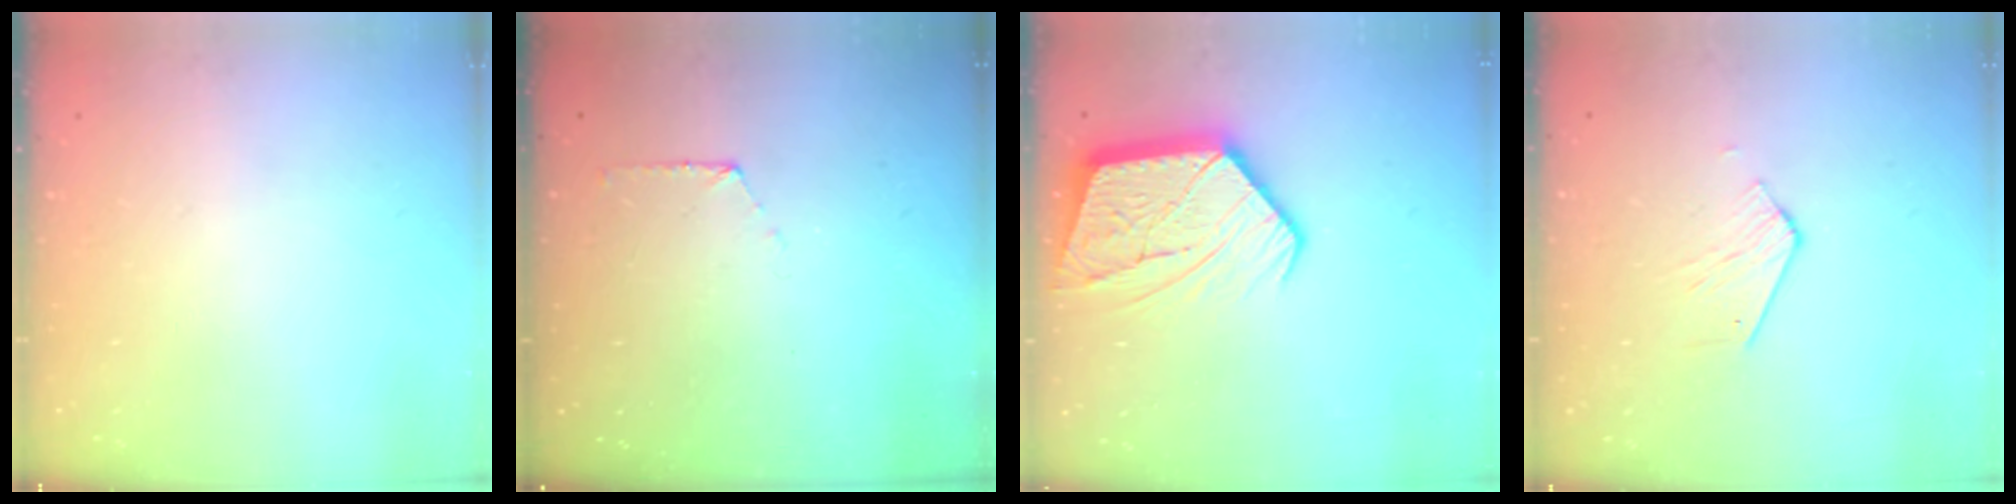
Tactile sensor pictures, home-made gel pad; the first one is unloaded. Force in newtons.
{"total": 5.7, "press": 5.7, "slide": 0.6}
{"total": 17.9, "press": 17.8, "slide": 1.6}
{"total": 3.7, "press": 3.7, "slide": 0.2}